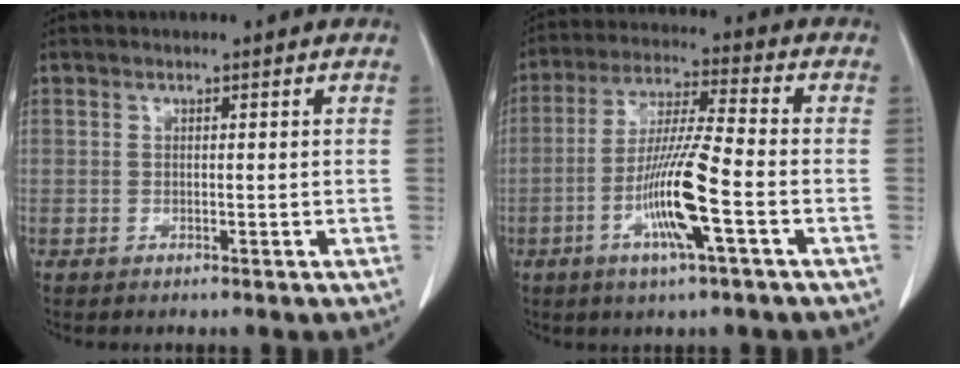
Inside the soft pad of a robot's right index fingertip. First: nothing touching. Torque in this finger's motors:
{"motor_torque": [1.43, -0.71, 0.37, 0.19]}